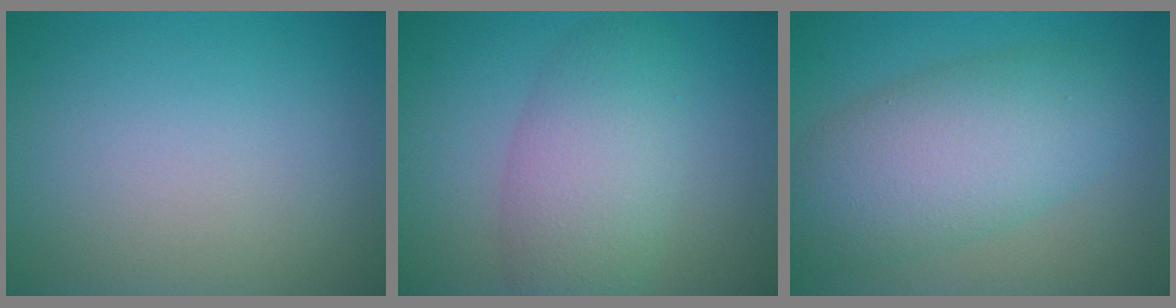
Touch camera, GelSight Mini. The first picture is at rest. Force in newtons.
{"total": 5.6, "press": 5.6, "slide": 0.2}
{"total": 7.8, "press": 7.8, "slide": 0.2}